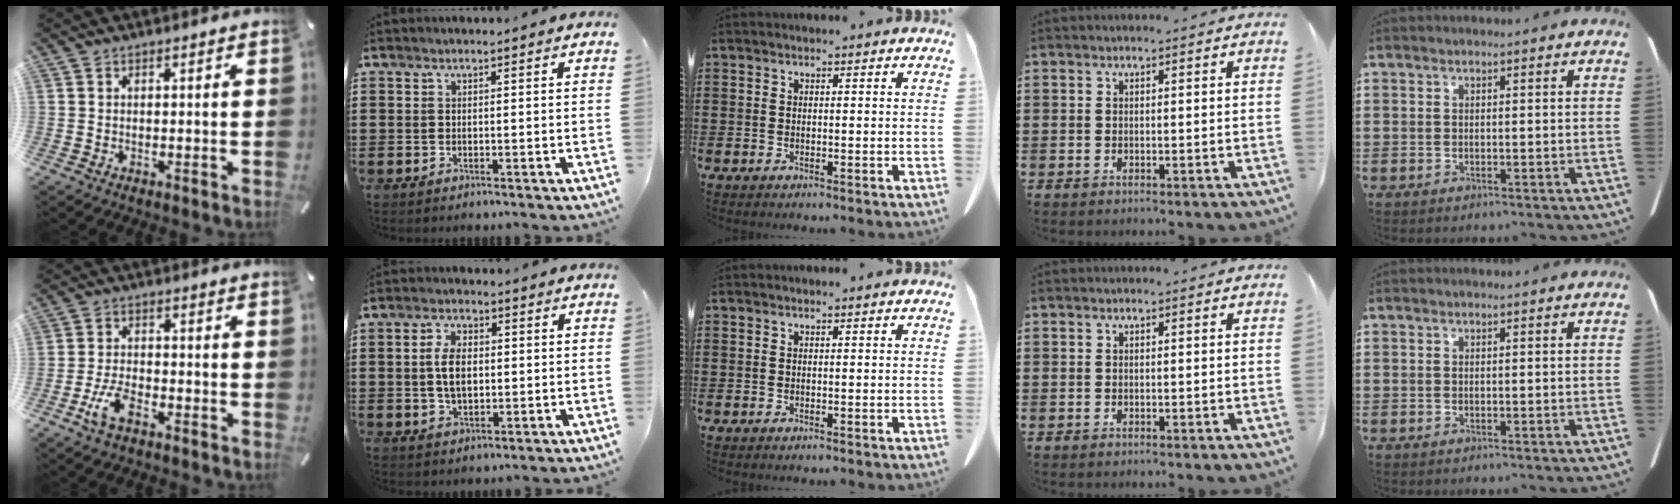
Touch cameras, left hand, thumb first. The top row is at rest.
{"thumb": {"total": 6.8, "force": [-3.6, 3.4, 4.6], "torque": [-0.110, 0.009, -0.073]}, "index": {"total": 5.4, "force": [0.3, 3.0, 4.5], "torque": [-0.103, 0.006, 0.000]}}